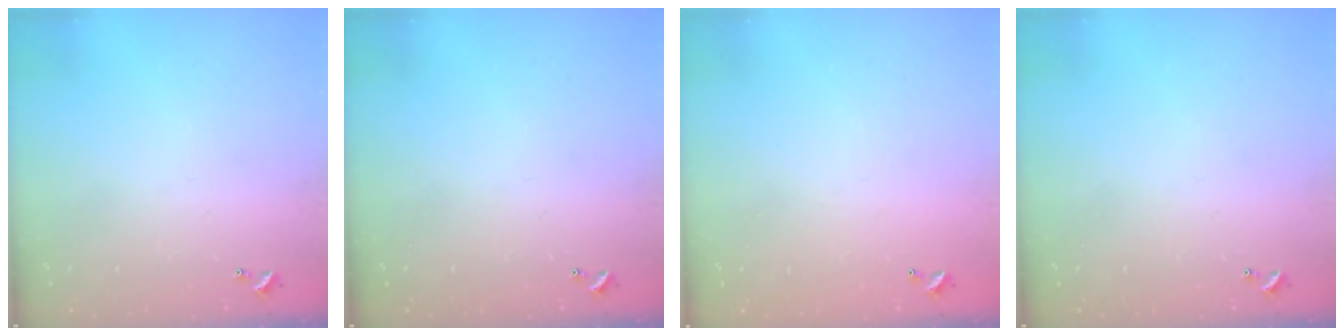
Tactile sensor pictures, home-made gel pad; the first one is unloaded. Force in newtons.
{"total": 0.0}
{"total": 2.8, "press": 2.8, "slide": 0.1}
{"total": 0.0}